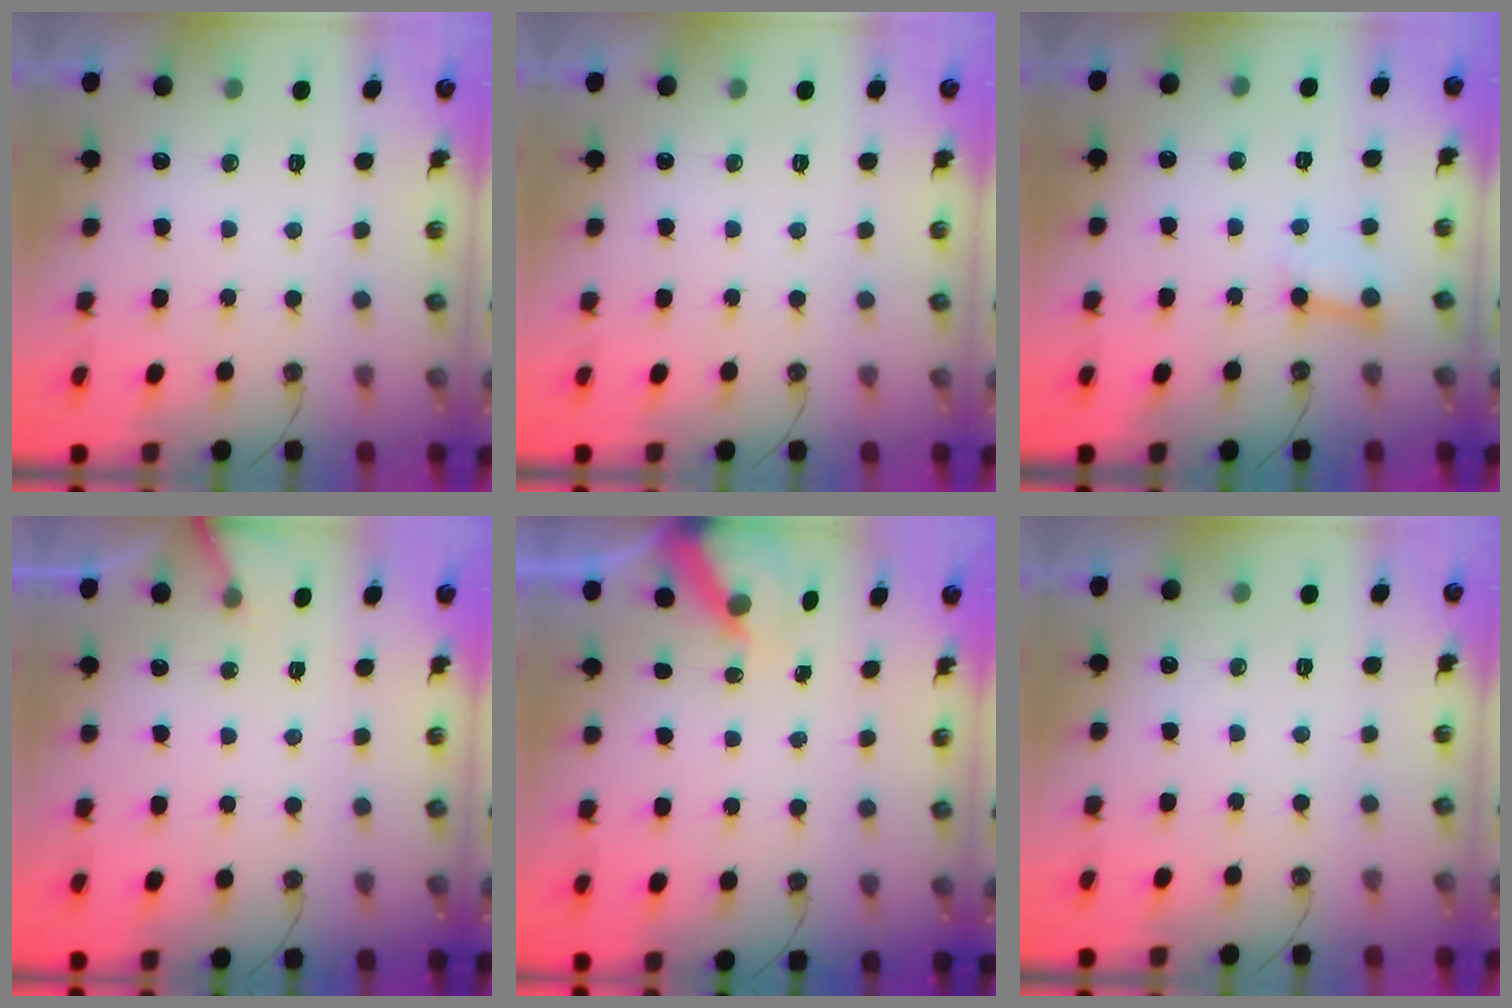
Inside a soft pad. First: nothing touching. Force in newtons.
{"total": 0.0}
{"total": 3.4, "press": 3.3, "slide": 0.4}
{"total": 5.4, "press": 5.4, "slide": 0.5}
{"total": 5.9, "press": 5.9, "slide": 0.6}
{"total": 0.0}